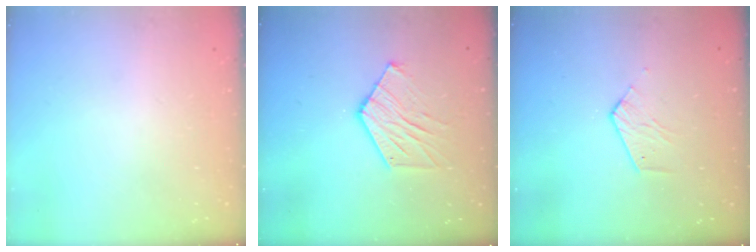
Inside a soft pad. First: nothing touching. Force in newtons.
{"total": 10.1, "press": 10.1, "slide": 0.9}
{"total": 3.9, "press": 3.9, "slide": 0.3}